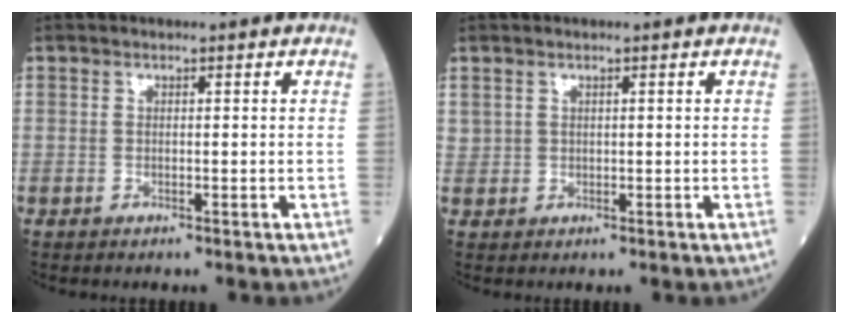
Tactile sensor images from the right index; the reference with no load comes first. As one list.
[{"total": 0.9, "force": [0.6, 0.5, 0.2], "torque": [-0.001, 0.005, 0.014]}]